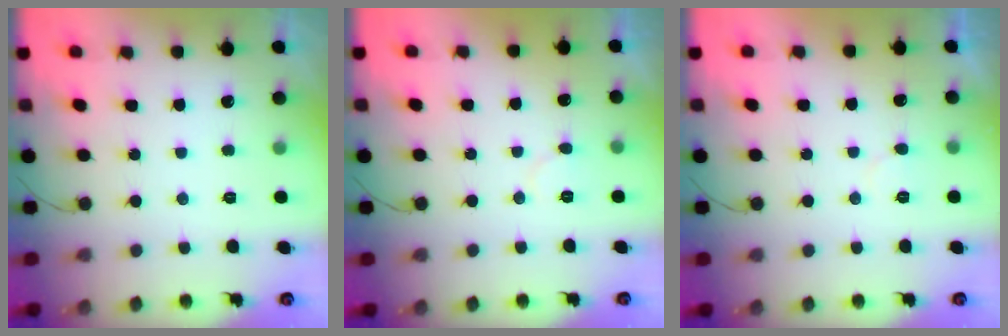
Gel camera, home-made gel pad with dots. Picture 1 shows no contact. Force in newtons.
{"total": 4.2, "press": 4.2, "slide": 0.4}
{"total": 4.7, "press": 4.7, "slide": 0.2}